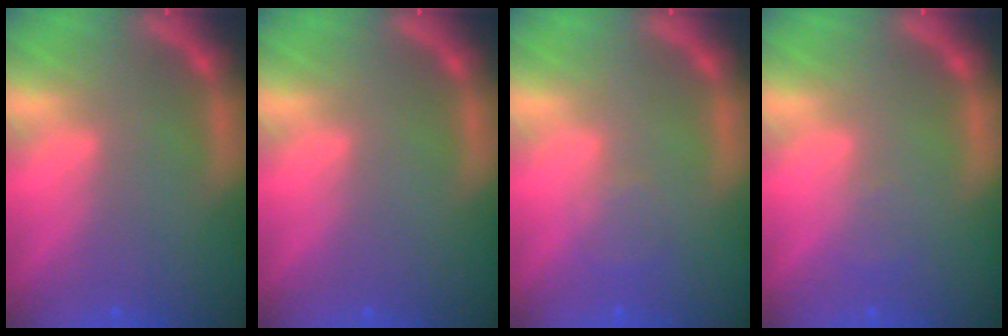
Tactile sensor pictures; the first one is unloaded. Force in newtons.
{"total": 0.0}
{"total": 1.5}
{"total": 0.9}